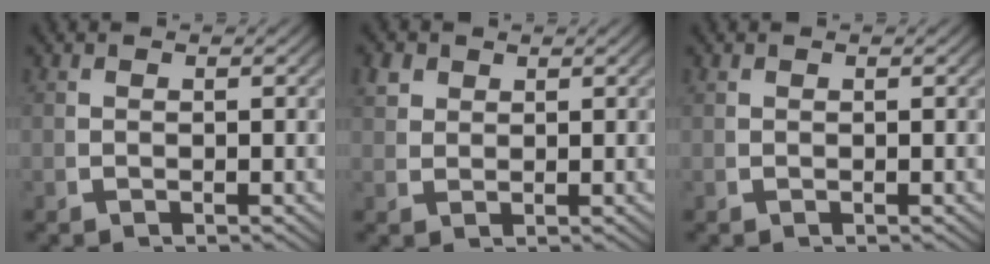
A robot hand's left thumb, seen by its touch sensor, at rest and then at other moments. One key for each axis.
{"total": 2.3, "fx": 1.5, "fy": 1.5, "fz": 0.9, "tx": -0.023, "ty": -0.005, "tz": 0.036}
{"total": 0.0}